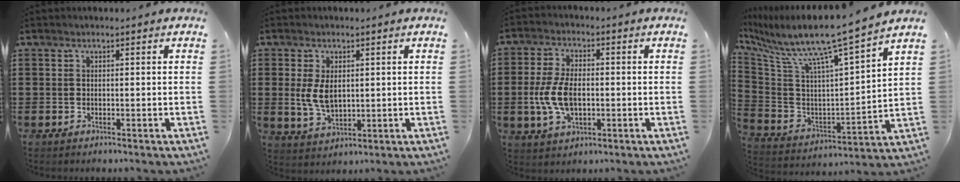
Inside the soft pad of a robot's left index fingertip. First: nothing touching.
{"total": 5.4, "force": [0.7, 3.2, 4.3], "torque": [-0.102, 0.003, 0.009]}
{"total": 7.7, "force": [-0.8, 4.2, 6.4], "torque": [-0.149, 0.001, -0.020]}
{"total": 10.0, "force": [8.5, -0.8, 5.3], "torque": [-0.135, -0.078, 0.131]}